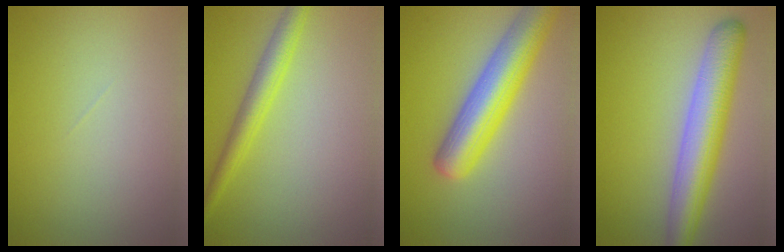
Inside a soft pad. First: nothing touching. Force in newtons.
{"total": 3.0, "press": 3.0, "slide": 0.1}
{"total": 7.5, "press": 7.5, "slide": 0.4}
{"total": 7.0, "press": 7.0, "slide": 0.2}